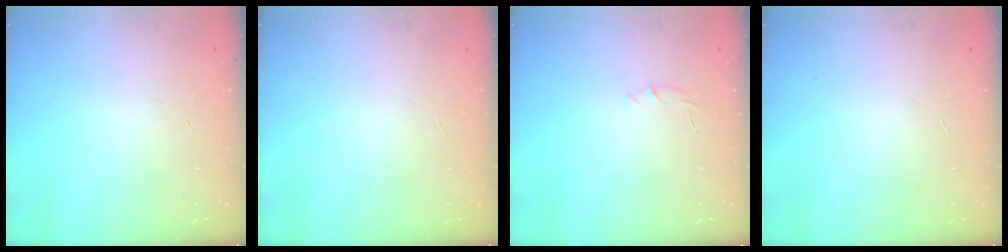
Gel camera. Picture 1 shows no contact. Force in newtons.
{"total": 0.0}
{"total": 4.2, "press": 4.0, "slide": 1.3}
{"total": 0.0}